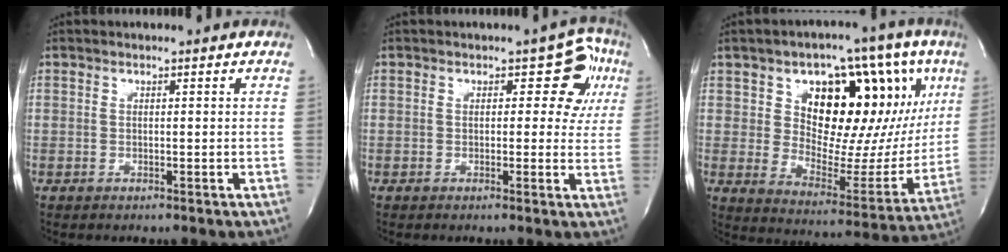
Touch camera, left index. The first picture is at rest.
{"total": 5.9, "force": [1.8, 3.5, 4.3], "torque": [-0.023, 0.022, 0.012]}
{"total": 21.1, "force": [8.1, 10.6, 16.3], "torque": [-0.207, 0.028, 0.127]}